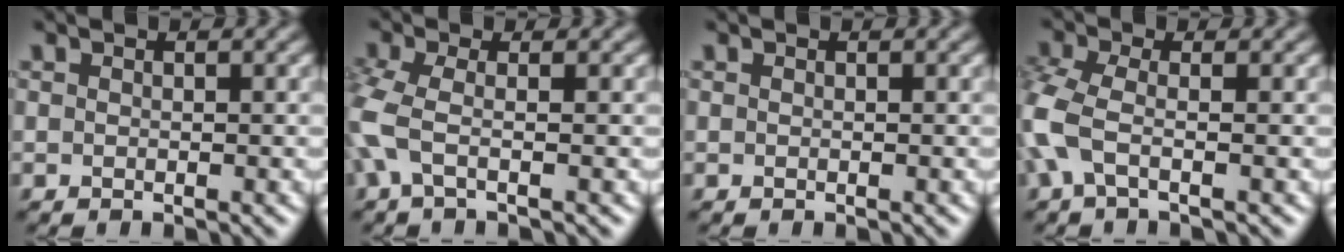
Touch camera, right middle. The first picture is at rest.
{"total": 3.2, "force": [-0.8, 1.0, 3.0], "torque": [-0.079, -0.005, -0.025]}
{"total": 0.0}
{"total": 3.9, "force": [-1.1, 1.6, 3.4], "torque": [-0.092, 0.001, -0.034]}